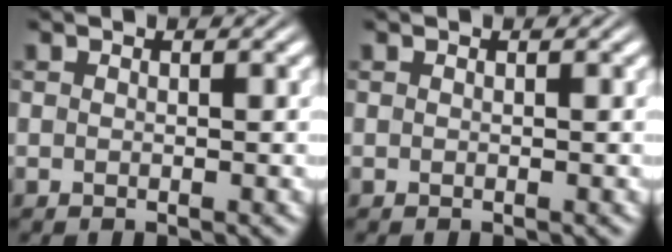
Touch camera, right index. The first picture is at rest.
{"total": 0.0}